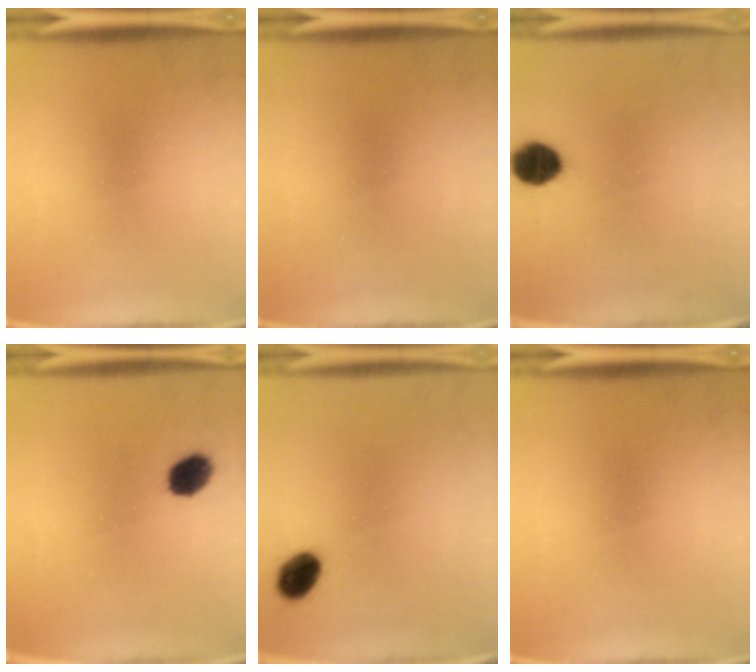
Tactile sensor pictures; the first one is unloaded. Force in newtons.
{"total": 0.0}
{"total": 7.6}
{"total": 5.3}
{"total": 6.3}
{"total": 0.0}